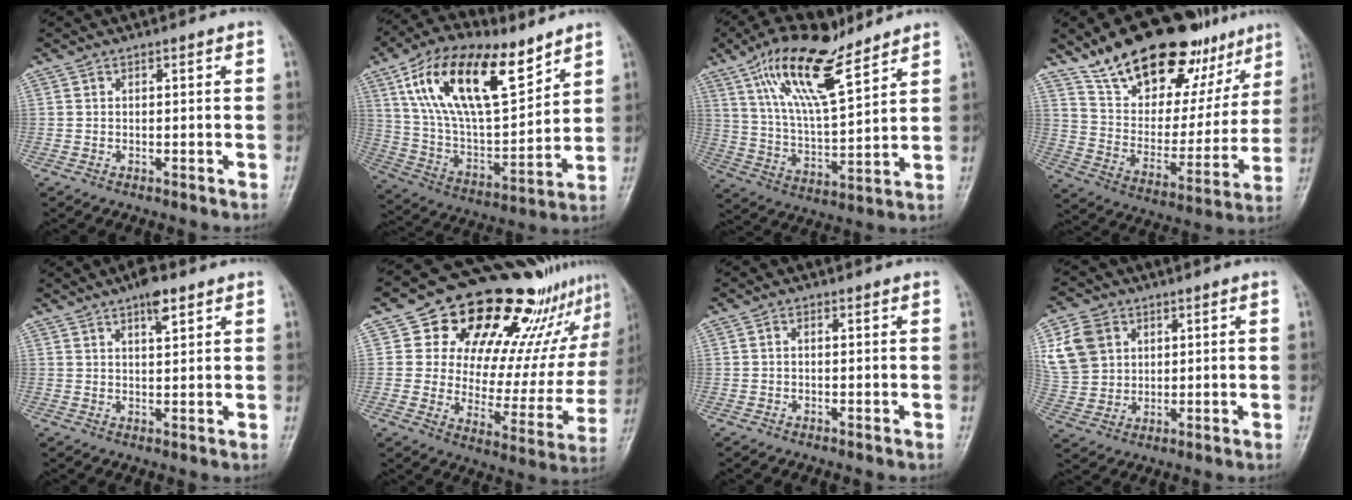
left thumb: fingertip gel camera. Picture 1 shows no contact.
{"total": 23.7, "force": [12.2, 10.5, 17.5], "torque": [-0.292, -0.034, 0.227]}
{"total": 16.4, "force": [10.4, 5.2, 11.5], "torque": [-0.195, -0.040, 0.198]}
{"total": 26.2, "force": [17.6, 12.5, 14.8], "torque": [-0.176, -0.056, 0.283]}
{"total": 4.6, "force": [2.8, 1.5, 3.3], "torque": [-0.044, -0.009, 0.043]}
{"total": 25.7, "force": [16.8, 12.8, 14.6], "torque": [-0.164, -0.057, 0.235]}
{"total": 1.0, "force": [0.0, 0.6, 0.8], "torque": [-0.009, 0.004, -0.003]}
{"total": 10.3, "force": [3.4, 8.3, 5.0], "torque": [-0.083, -0.004, 0.071]}